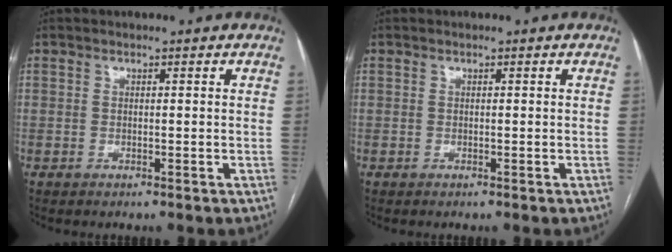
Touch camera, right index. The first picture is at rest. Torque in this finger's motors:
{"motor_torque": [0.06, 0.03, 0.02, 0.01]}